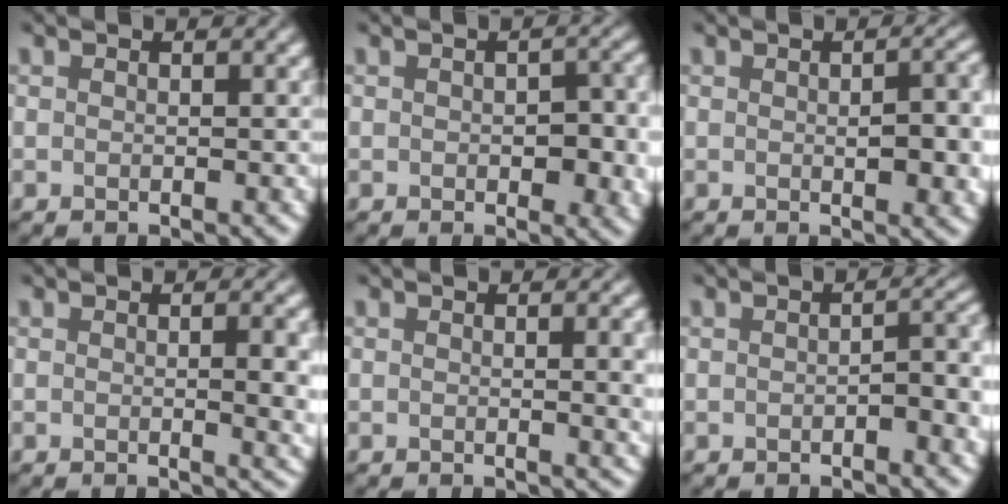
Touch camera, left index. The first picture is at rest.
{"total": 3.7, "force": [-0.2, 2.0, 3.1], "torque": [-0.036, -0.006, -0.001]}
{"total": 4.5, "force": [-0.1, 1.6, 4.2], "torque": [-0.054, -0.004, 0.003]}
{"total": 4.0, "force": [0.1, 1.1, 3.8], "torque": [-0.043, 0.000, 0.002]}
{"total": 3.5, "force": [0.3, 1.1, 3.3], "torque": [-0.030, 0.003, 0.001]}
{"total": 3.3, "force": [-0.8, 1.0, 3.1], "torque": [-0.043, 0.002, -0.011]}